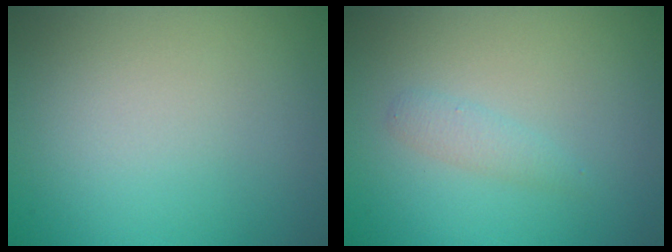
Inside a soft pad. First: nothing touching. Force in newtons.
{"total": 1.1, "press": 1.1, "slide": 0.1}